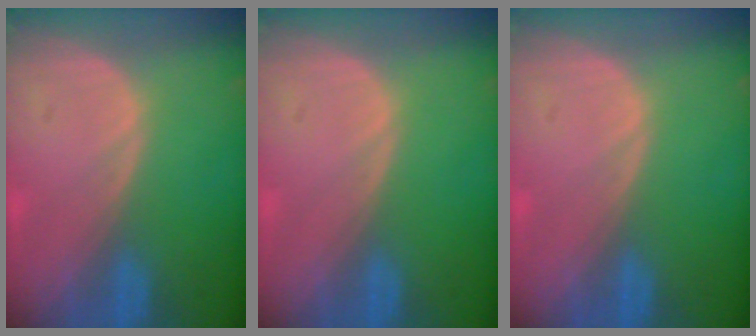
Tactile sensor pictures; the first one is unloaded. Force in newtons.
{"total": 0.0}
{"total": 0.0}